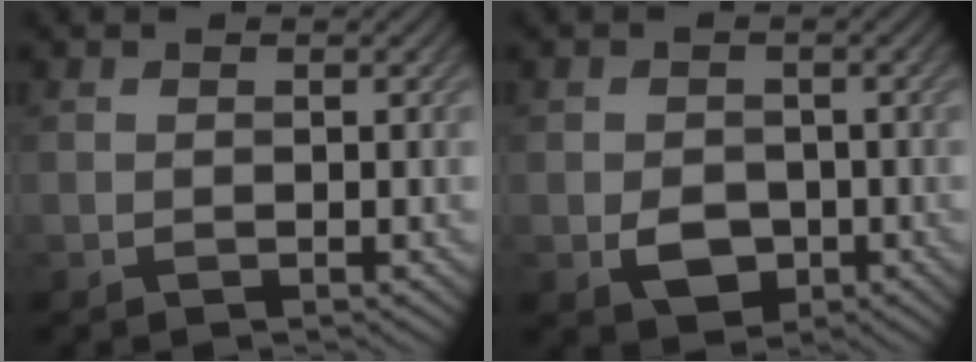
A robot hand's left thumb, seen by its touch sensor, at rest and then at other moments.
{"total": 3.5, "force": [-1.1, 2.7, 2.0], "torque": [-0.038, -0.009, -0.022]}